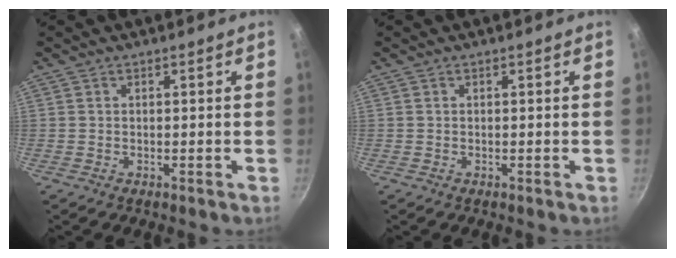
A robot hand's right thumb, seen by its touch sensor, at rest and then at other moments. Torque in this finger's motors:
{"motor_torque": [-0.08, 0.08, 0.13, 0.04, 0.00]}